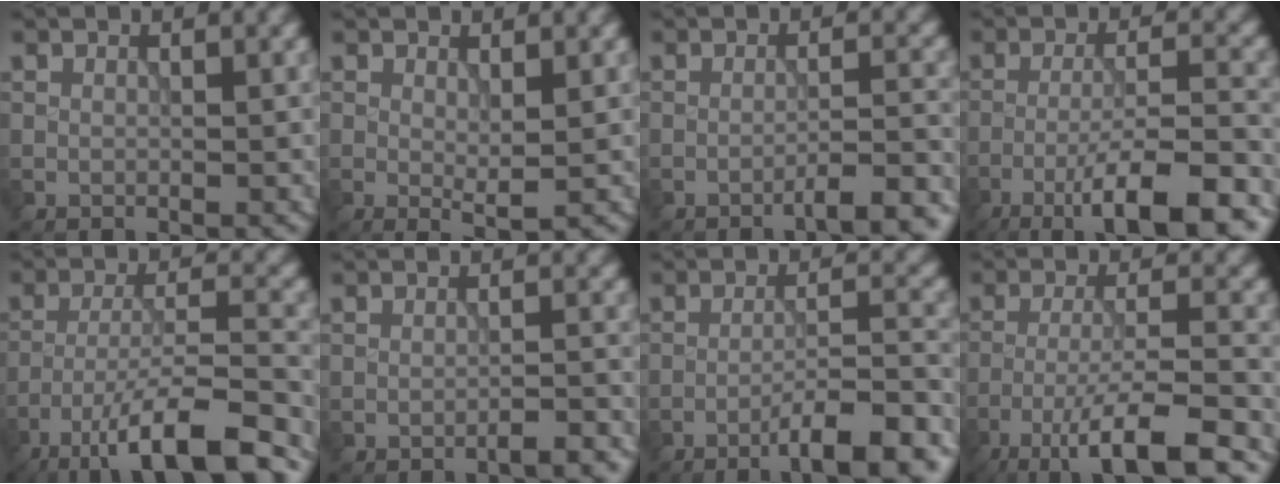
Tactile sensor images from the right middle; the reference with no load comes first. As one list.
[{"total": 1.6, "force": [0.3, 0.3, 1.6], "torque": [-0.028, -0.007, 0.007]}, {"total": 4.6, "force": [-3.1, 0.8, 3.2], "torque": [-0.037, 0.013, -0.052]}, {"total": 9.5, "force": [-5.6, 1.7, 7.5], "torque": [-0.118, 0.008, -0.094]}, {"total": 11.7, "force": [-7.9, 2.7, 8.2], "torque": [-0.135, 0.006, -0.132]}, {"total": 2.3, "force": [-1.7, 0.5, 1.5], "torque": [-0.012, 0.006, -0.031]}, {"total": 8.3, "force": [-5.5, 1.4, 6.0], "torque": [-0.079, 0.016, -0.082]}, {"total": 9.5, "force": [-6.2, 1.9, 7.1], "torque": [-0.113, 0.003, -0.107]}]